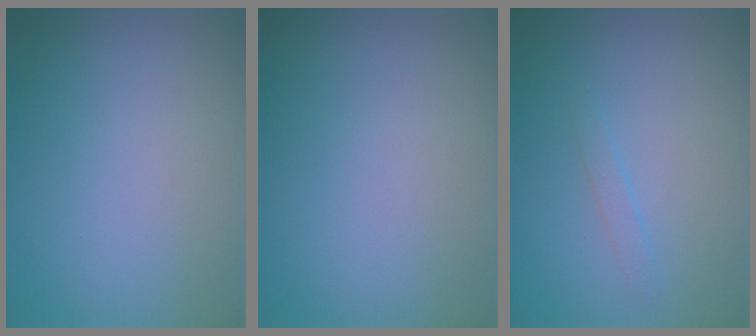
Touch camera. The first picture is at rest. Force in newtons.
{"total": 0.0}
{"total": 0.8, "press": 0.8, "slide": 0.1}